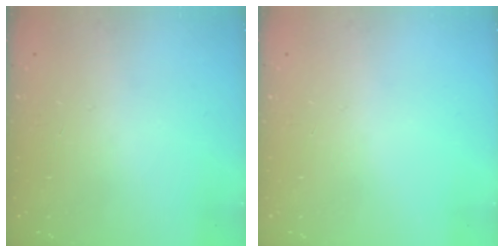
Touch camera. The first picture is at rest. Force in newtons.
{"total": 0.0}